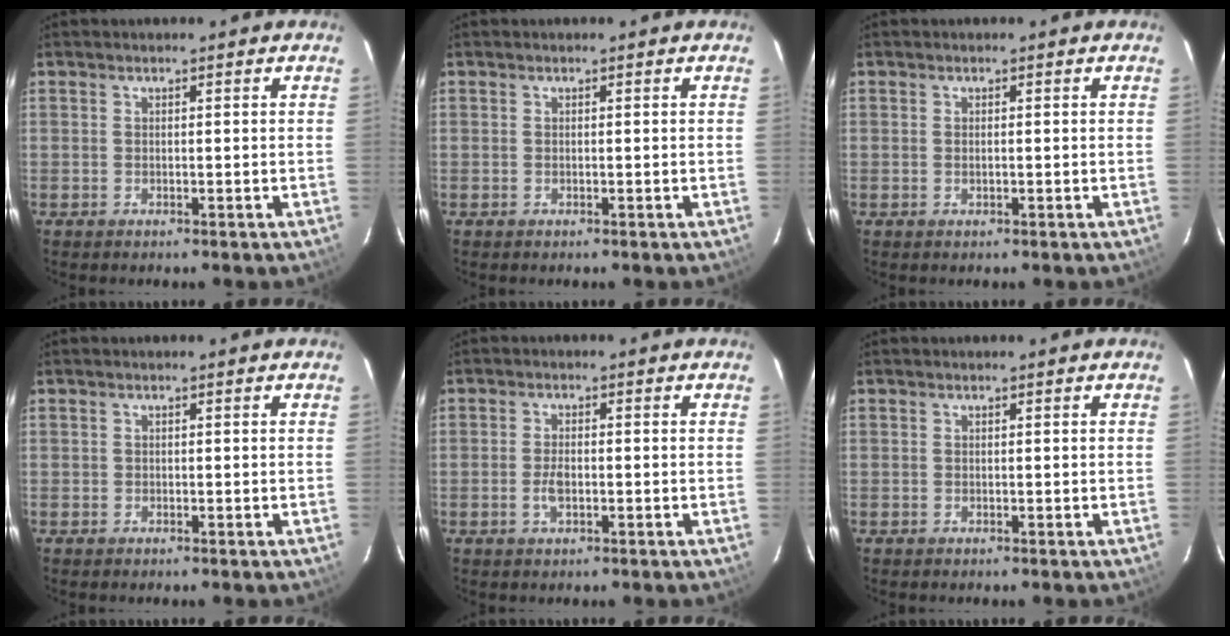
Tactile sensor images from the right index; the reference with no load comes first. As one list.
[{"total": 0.0}, {"total": 0.9, "force": [0.0, 0.4, 0.8], "torque": [-0.013, 0.003, 0.000]}, {"total": 0.7, "force": [-0.3, 0.6, 0.2], "torque": [-0.003, -0.001, -0.002]}, {"total": 3.3, "force": [-0.9, 1.5, 2.8], "torque": [-0.054, 0.001, -0.015]}, {"total": 0.0}]